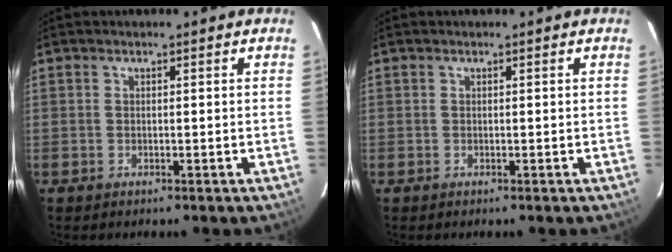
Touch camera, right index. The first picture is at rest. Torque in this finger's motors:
{"motor_torque": [0.00, 0.00, 0.01, 0.00]}